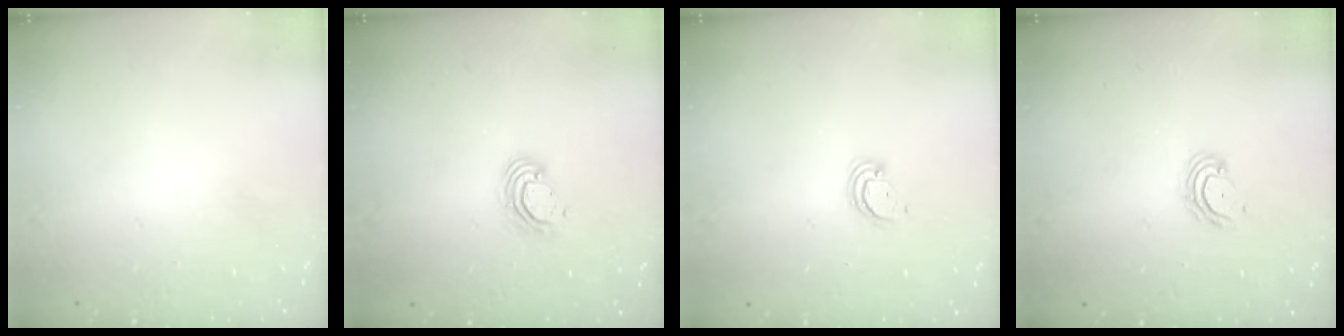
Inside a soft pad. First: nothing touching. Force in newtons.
{"total": 6.1, "press": 6.1, "slide": 0.5}
{"total": 2.9, "press": 2.8, "slide": 0.2}
{"total": 4.1, "press": 4.1, "slide": 0.4}